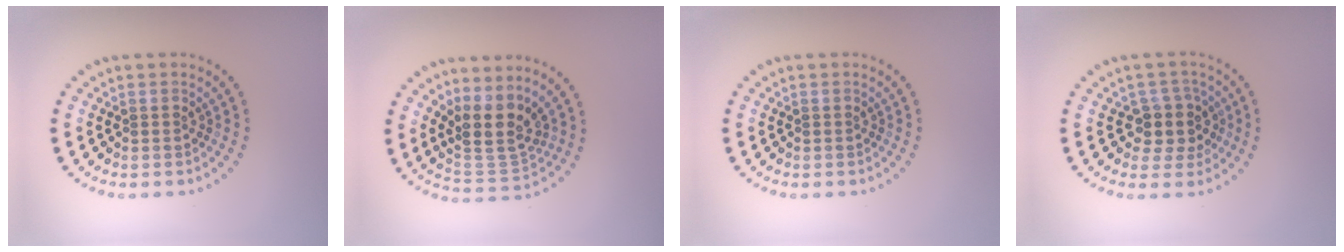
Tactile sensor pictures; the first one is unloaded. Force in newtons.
{"total": 4.0, "press": 3.1, "slide": 2.5}
{"total": 0.0}
{"total": 3.0, "press": 2.6, "slide": 1.5}